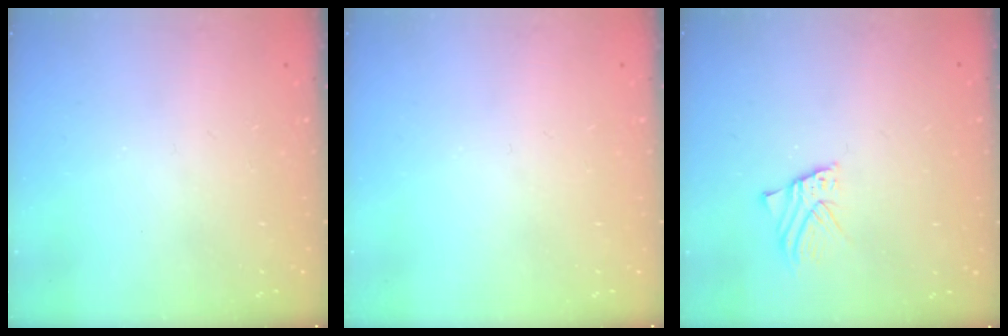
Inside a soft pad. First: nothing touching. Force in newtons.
{"total": 0.0}
{"total": 2.1, "press": 2.1, "slide": 0.0}